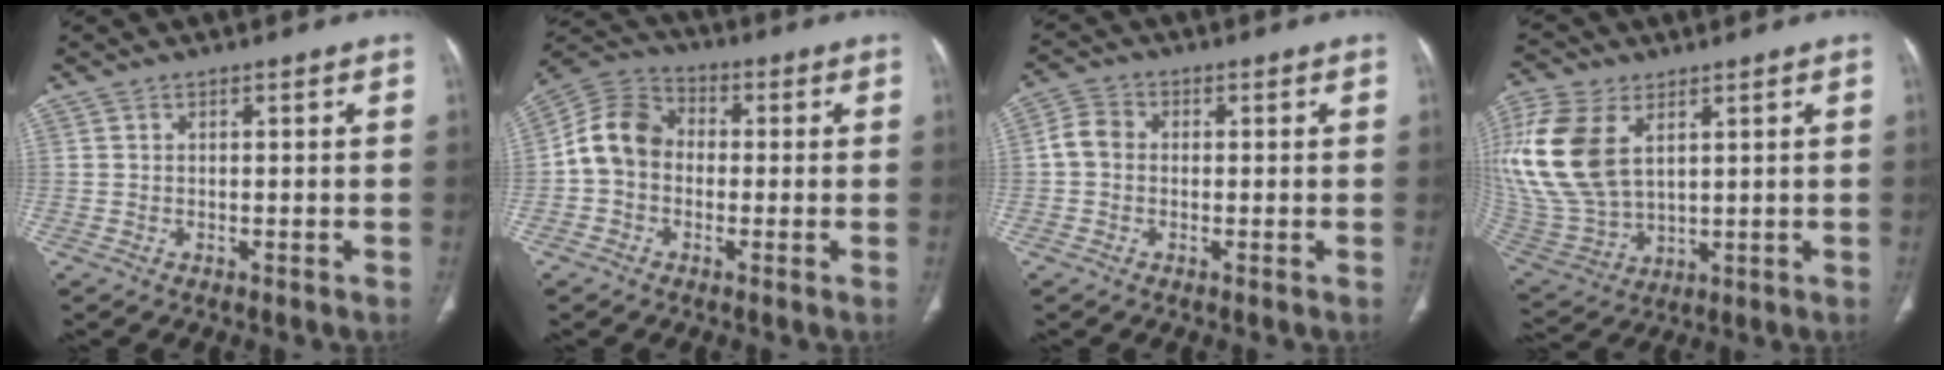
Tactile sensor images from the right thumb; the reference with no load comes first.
{"total": 9.7, "force": [-0.7, 7.9, 5.6], "torque": [-0.096, 0.032, -0.029]}
{"total": 4.1, "force": [-0.3, 3.4, 2.3], "torque": [-0.039, 0.011, -0.013]}
{"total": 20.3, "force": [6.2, 12.6, 14.7], "torque": [-0.341, -0.019, 0.129]}